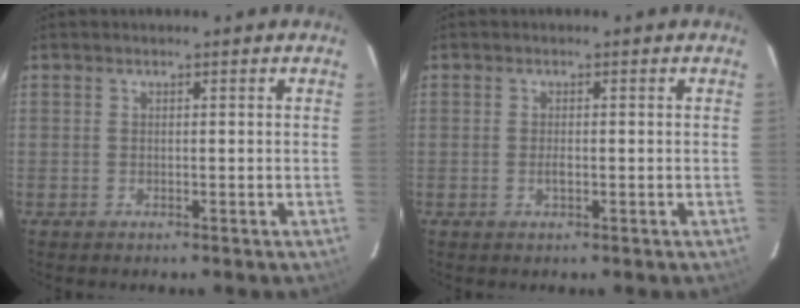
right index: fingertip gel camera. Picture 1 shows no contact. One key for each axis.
{"total": 1.3, "fx": -0.4, "fy": 0.4, "fz": 1.2, "tx": -0.022, "ty": 0.000, "tz": -0.008}